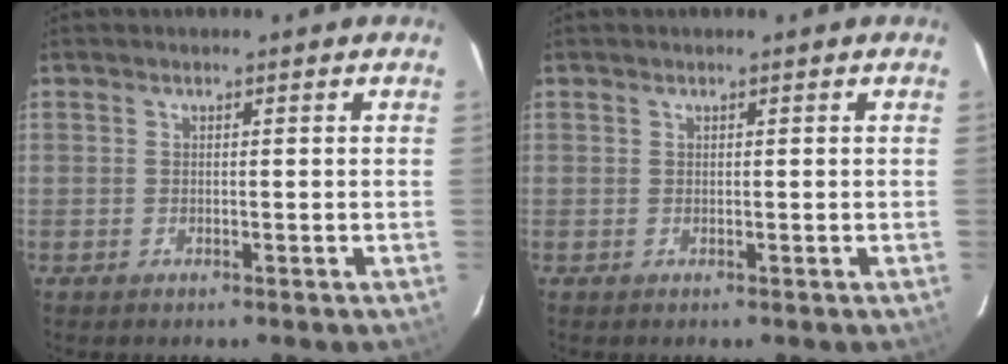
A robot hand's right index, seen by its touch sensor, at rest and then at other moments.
{"total": 0.0}